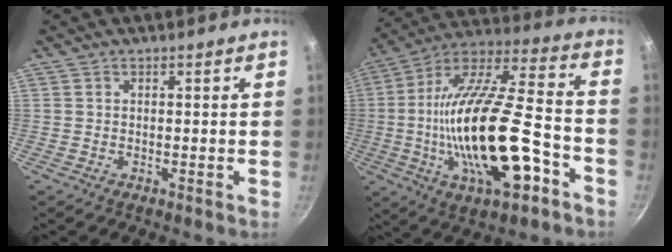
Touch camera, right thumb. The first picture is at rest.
{"total": 27.6, "force": [-7.3, 10.7, 24.3], "torque": [-0.426, 0.030, -0.119]}